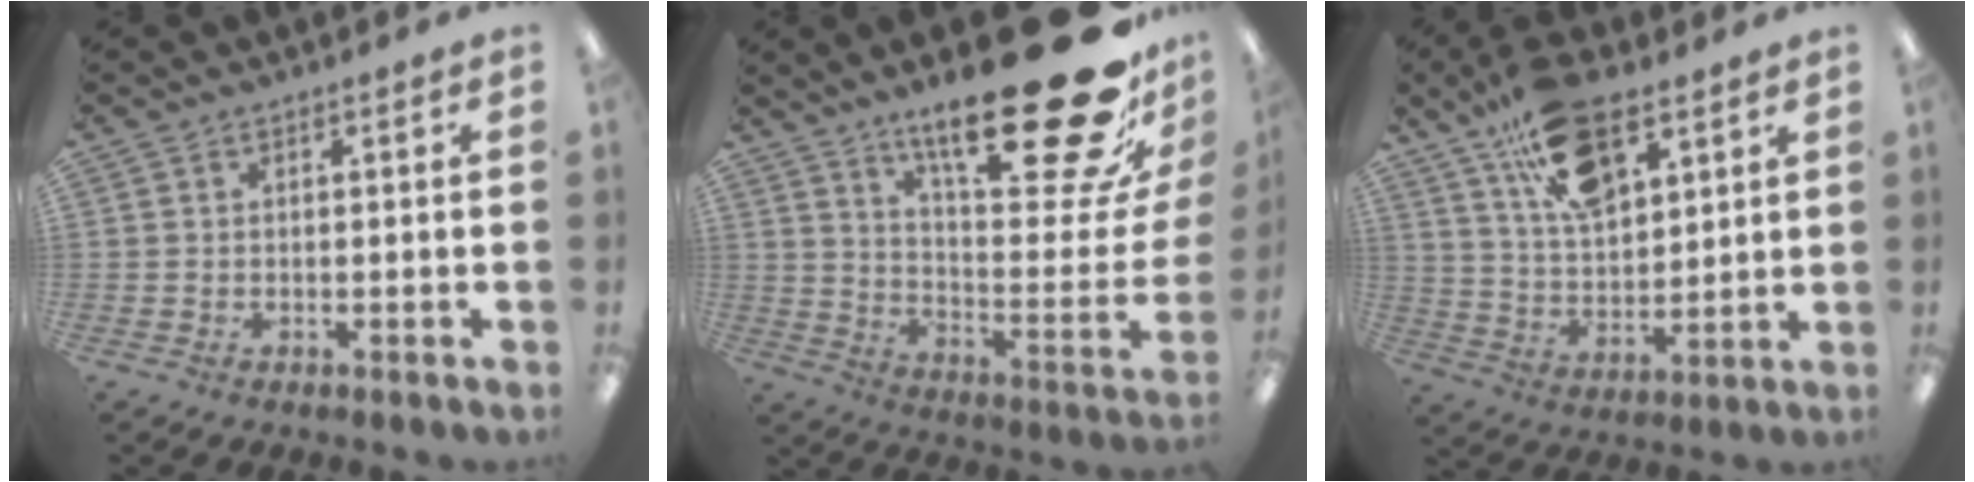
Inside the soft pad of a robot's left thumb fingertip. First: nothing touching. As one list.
[{"total": 31.6, "force": [20.1, 8.1, 22.9], "torque": [-0.324, -0.144, 0.330]}, {"total": 16.4, "force": [10.5, 8.0, 9.8], "torque": [-0.170, -0.040, 0.188]}]